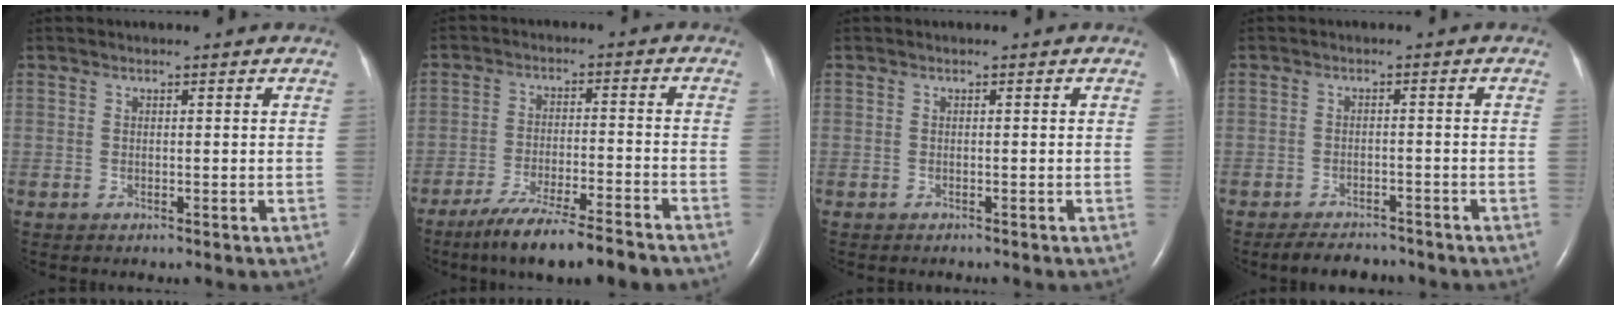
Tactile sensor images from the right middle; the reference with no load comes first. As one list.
[{"total": 13.3, "force": [-10.9, 0.7, 7.5], "torque": [-0.123, -0.028, -0.174]}, {"total": 1.2, "force": [-1.1, 0.2, 0.5], "torque": [-0.010, -0.003, -0.013]}, {"total": 5.3, "force": [-4.8, 1.7, 1.4], "torque": [-0.025, -0.008, -0.069]}]